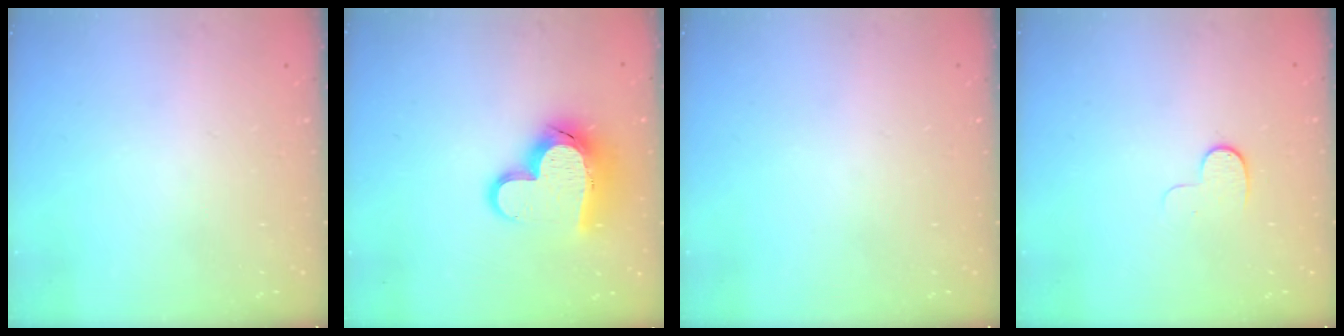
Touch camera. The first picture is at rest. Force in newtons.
{"total": 14.9, "press": 14.9, "slide": 0.9}
{"total": 0.0}
{"total": 4.9, "press": 4.8, "slide": 1.2}